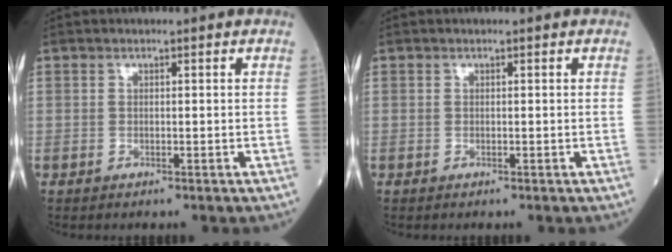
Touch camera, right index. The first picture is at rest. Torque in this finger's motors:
{"motor_torque": [0.00, 0.00, -0.03, -0.01]}